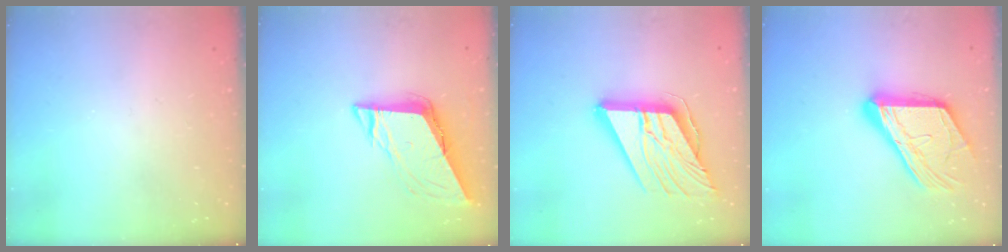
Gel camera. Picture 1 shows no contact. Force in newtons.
{"total": 8.2, "press": 8.2, "slide": 0.6}
{"total": 17.6, "press": 17.4, "slide": 3.0}
{"total": 18.4, "press": 18.3, "slide": 1.6}